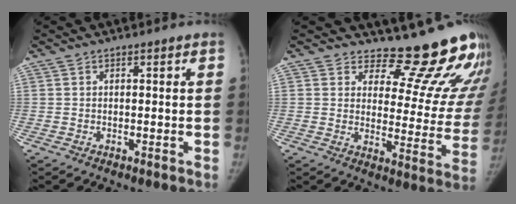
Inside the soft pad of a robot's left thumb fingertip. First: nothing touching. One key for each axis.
{"total": 16.5, "fx": 15.4, "fy": 4.7, "fz": 3.9, "tx": 0.013, "ty": -0.162, "tz": 0.178}